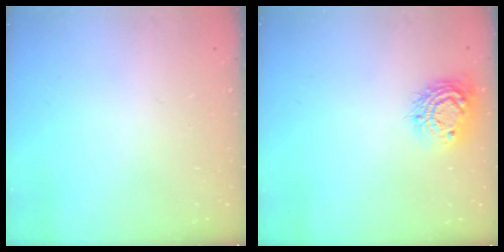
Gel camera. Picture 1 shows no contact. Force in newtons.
{"total": 10.6, "press": 10.6, "slide": 0.7}